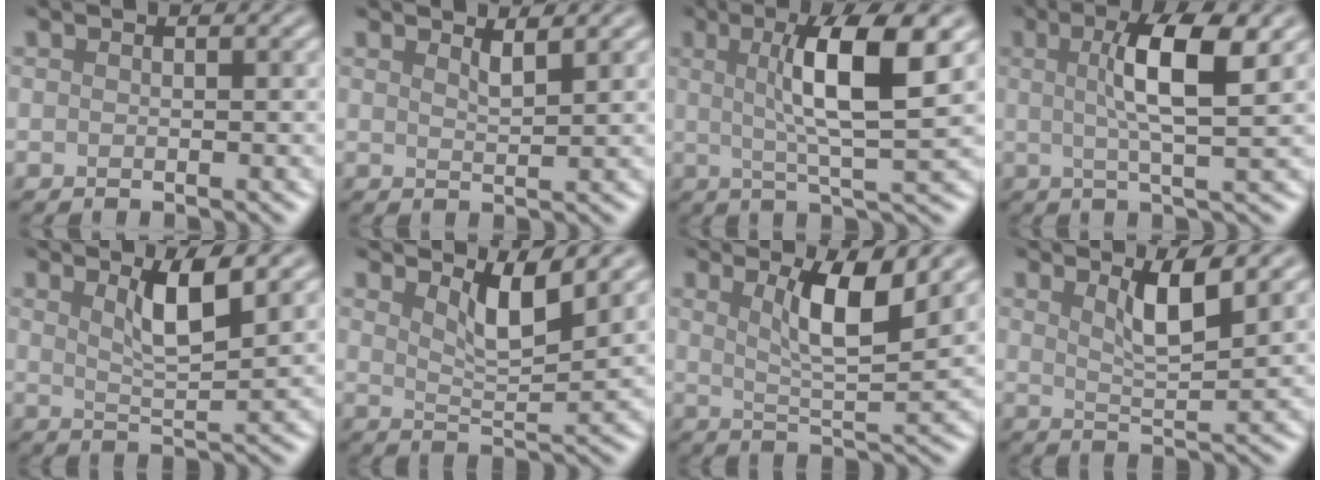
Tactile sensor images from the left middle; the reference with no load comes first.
{"total": 1.4, "force": [1.1, 0.3, 0.9], "torque": [-0.014, 0.000, 0.016]}
{"total": 7.6, "force": [1.6, 1.4, 7.3], "torque": [-0.117, 0.004, 0.024]}
{"total": 6.3, "force": [1.3, 1.4, 6.0], "torque": [-0.098, 0.008, 0.019]}
{"total": 3.7, "force": [1.6, 0.8, 3.2], "torque": [-0.058, -0.005, 0.029]}
{"total": 3.6, "force": [2.2, 0.8, 2.8], "torque": [-0.053, -0.008, 0.036]}
{"total": 5.1, "force": [2.1, 1.2, 4.5], "torque": [-0.081, -0.008, 0.038]}
{"total": 3.4, "force": [1.7, 0.7, 2.9], "torque": [-0.051, -0.005, 0.030]}